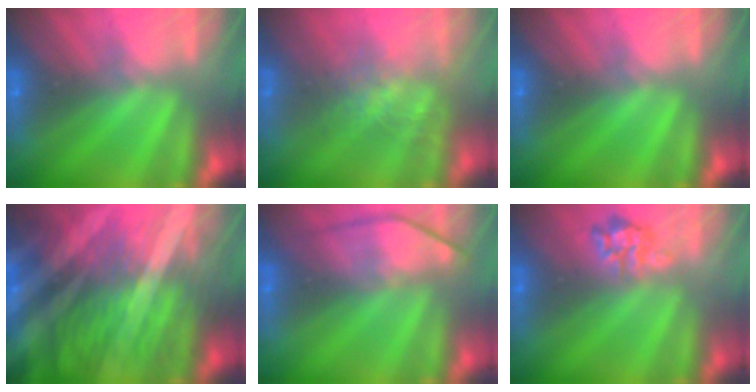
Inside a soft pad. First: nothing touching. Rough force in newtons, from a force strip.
{"total": 4.2}
{"total": 0.0}
{"total": 6.9}
{"total": 4.4}
{"total": 2.4}